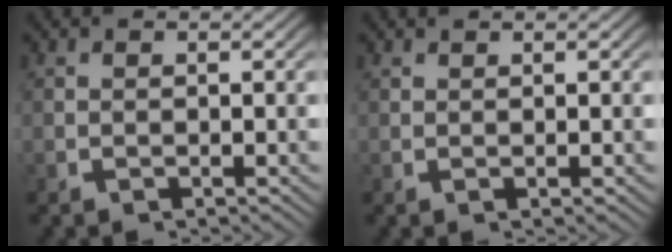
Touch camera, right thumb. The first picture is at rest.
{"total": 0.7, "force": [0.5, -0.2, 0.5], "torque": [-0.011, -0.001, 0.012]}